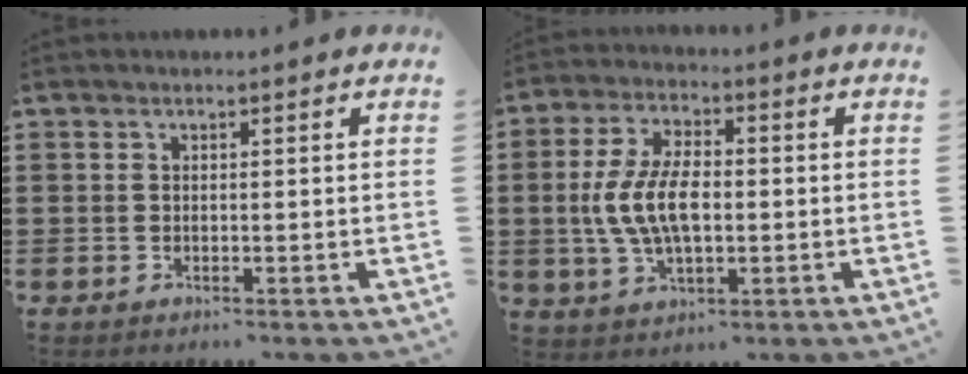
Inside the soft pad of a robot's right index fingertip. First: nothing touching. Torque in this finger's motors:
{"motor_torque": [1.48, 0.66, 1.05, 0.21]}